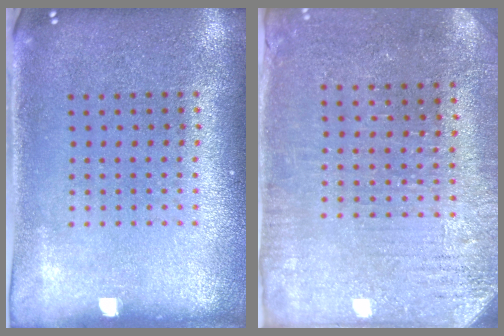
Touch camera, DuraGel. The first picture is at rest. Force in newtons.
{"total": 3.1, "press": 2.8, "slide": 1.3}